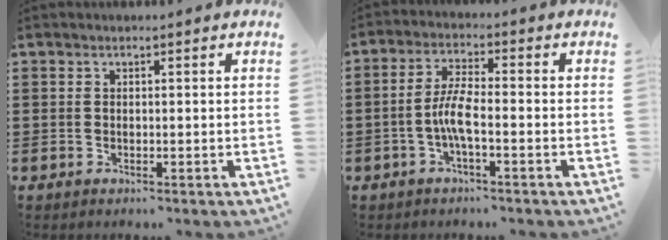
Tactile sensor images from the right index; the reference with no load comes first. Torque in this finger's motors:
{"motor_torque": [0.79, -0.54, 0.41, 0.06]}